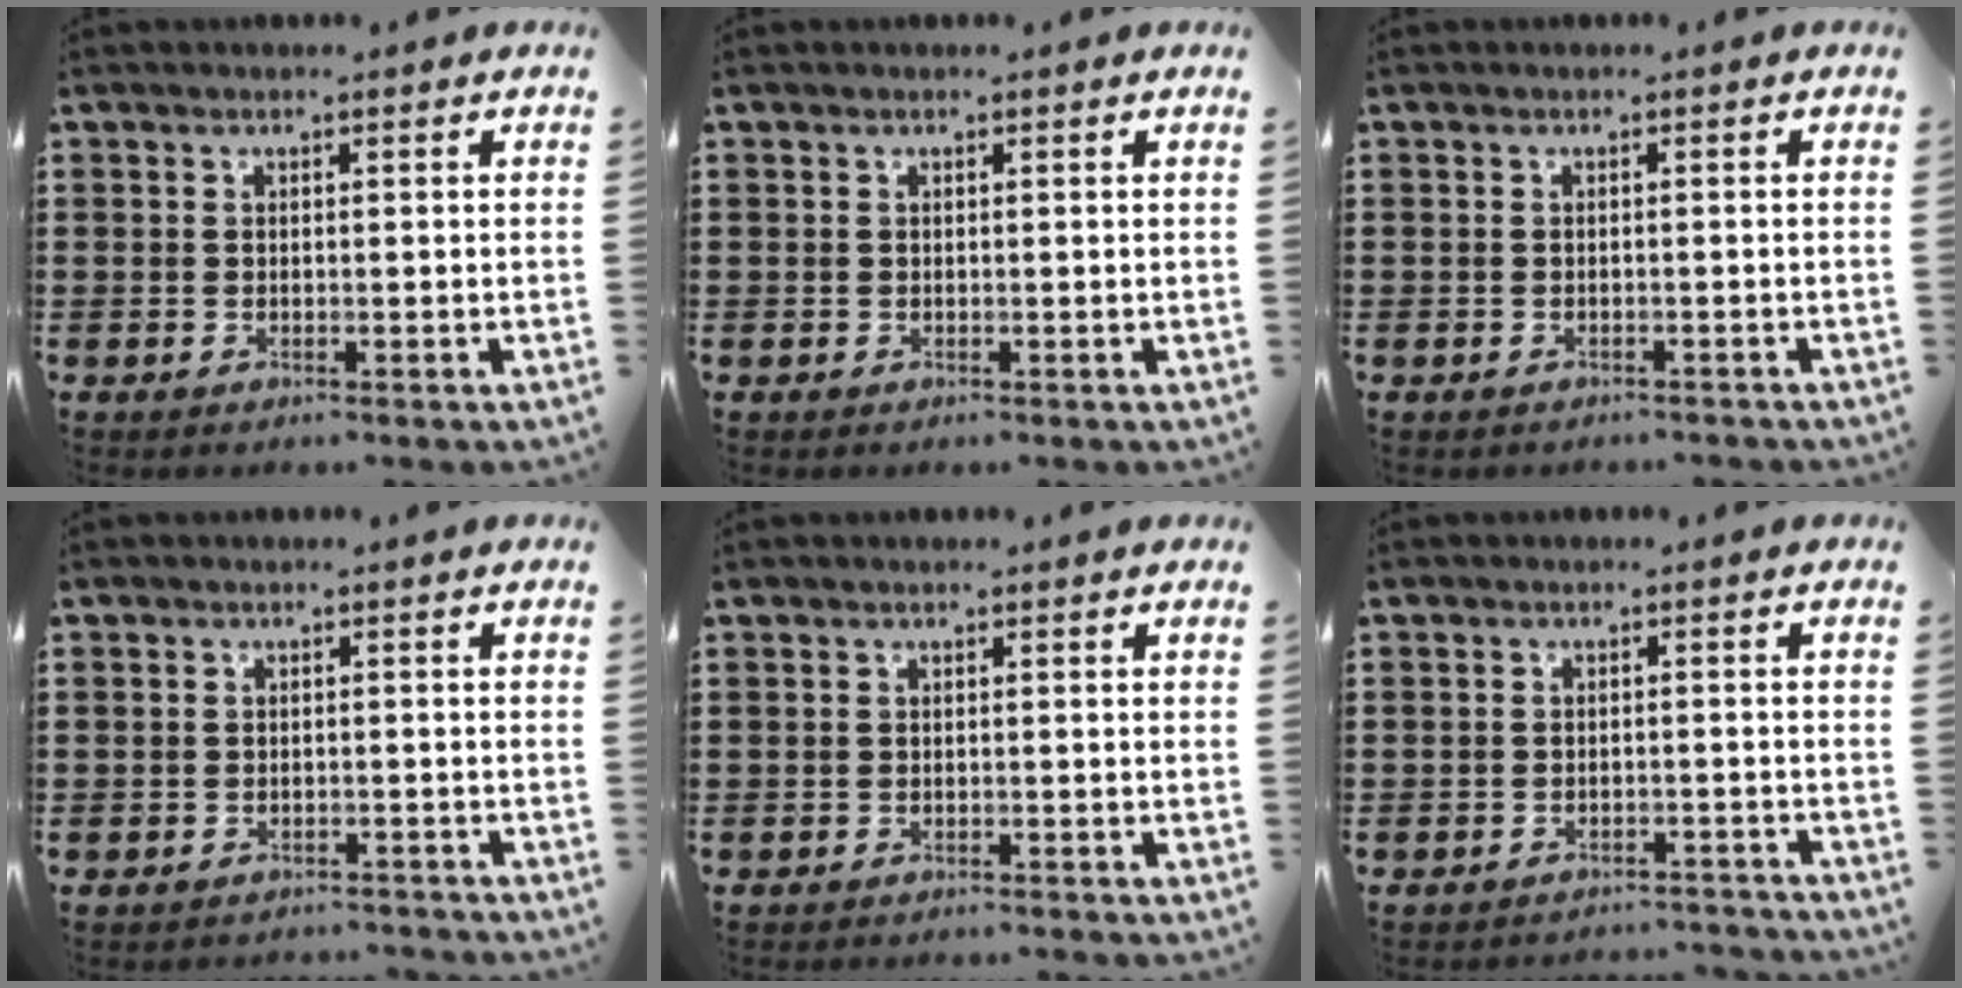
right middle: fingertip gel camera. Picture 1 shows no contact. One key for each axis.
{"total": 0.0}
{"total": 0.5, "fx": -0.5, "fy": 0.1, "fz": 0.1, "tx": -0.003, "ty": -0.001, "tz": -0.011}
{"total": 2.1, "fx": -2.0, "fy": 0.4, "fz": -0.3, "tx": -0.002, "ty": 0.001, "tz": -0.046}
{"total": 0.7, "fx": -0.7, "fy": -0.1, "fz": 0.1, "tx": -0.005, "ty": -0.003, "tz": -0.014}
{"total": 2.7, "fx": -2.7, "fy": 0.3, "fz": -0.3, "tx": -0.003, "ty": 0.000, "tz": -0.060}